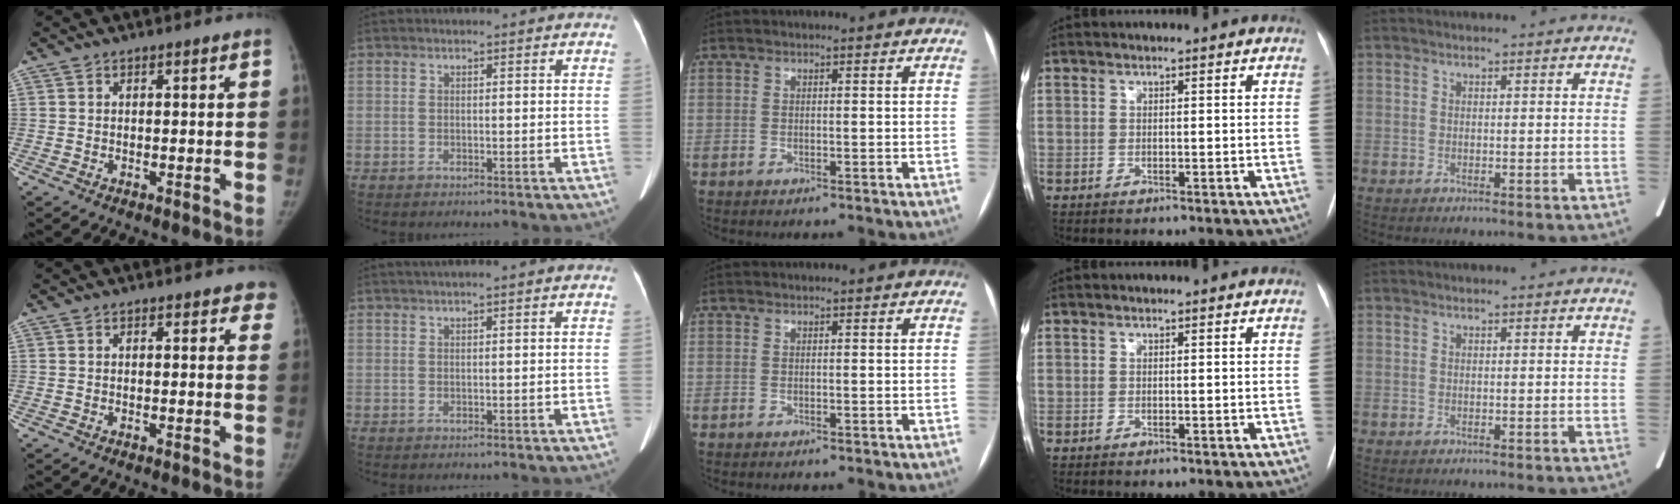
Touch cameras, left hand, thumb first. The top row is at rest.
{"thumb": {"total": 3.2, "force": [2.6, 1.5, 0.9], "torque": [0.026, -0.006, 0.014]}, "index": {"total": 1.8, "force": [1.2, -0.2, 1.3], "torque": [-0.028, 0.017, 0.025]}}